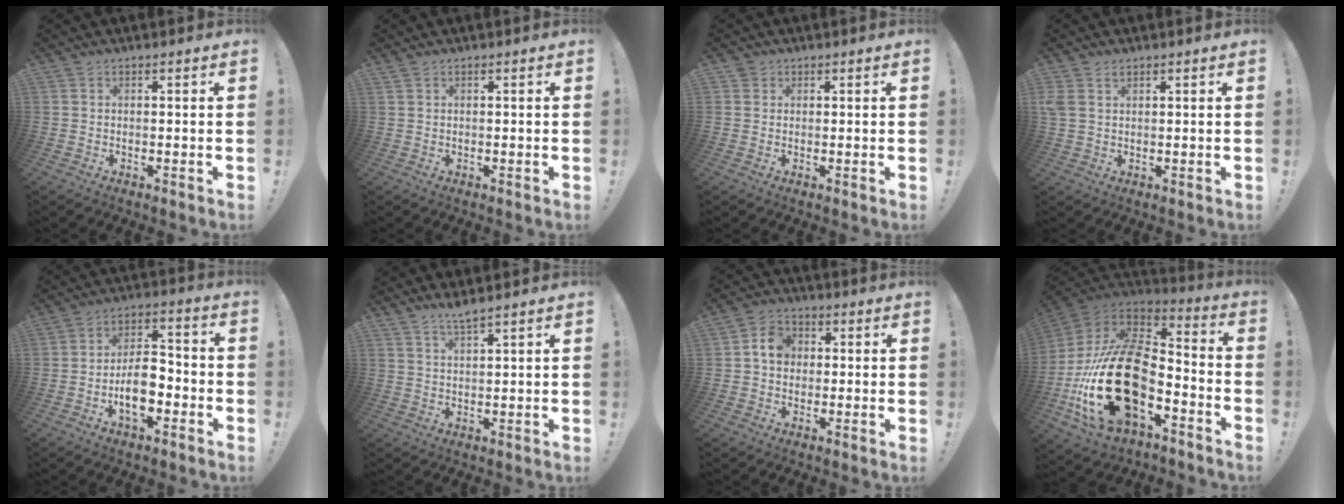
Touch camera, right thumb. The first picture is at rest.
{"total": 0.6, "force": [0.5, 0.3, 0.2], "torque": [-0.007, 0.001, 0.010]}
{"total": 1.6, "force": [0.9, 1.3, 0.2], "torque": [0.001, -0.005, 0.016]}
{"total": 3.2, "force": [1.9, 1.9, 1.7], "torque": [-0.034, -0.005, 0.038]}
{"total": 11.0, "force": [-4.5, 5.8, 8.2], "torque": [-0.147, 0.019, -0.080]}
{"total": 3.6, "force": [3.0, -0.2, 2.0], "torque": [-0.038, -0.018, 0.050]}
{"total": 6.8, "force": [0.7, 5.5, 3.8], "torque": [-0.055, 0.014, 0.014]}
{"total": 29.5, "force": [-7.2, 17.2, 22.8], "torque": [-0.451, 0.025, -0.103]}